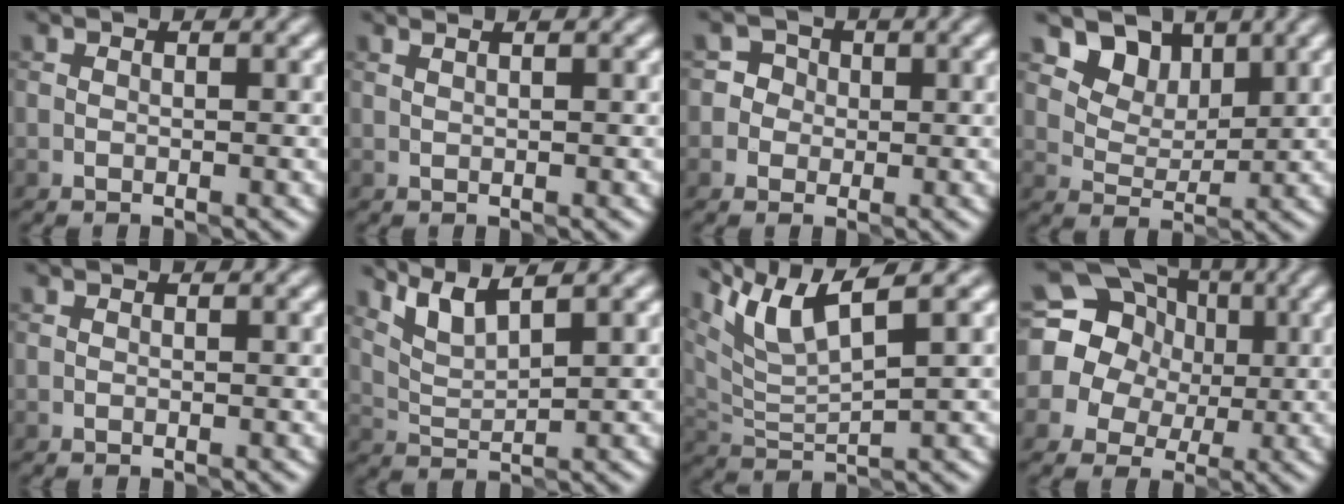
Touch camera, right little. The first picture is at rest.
{"total": 0.9, "force": [0.8, 0.0, 0.4], "torque": [-0.002, 0.001, 0.008]}
{"total": 3.4, "force": [0.1, 3.3, 0.8], "torque": [0.017, 0.030, -0.017]}
{"total": 7.4, "force": [5.0, 4.6, 3.0], "torque": [-0.067, -0.012, 0.104]}
{"total": 0.0}
{"total": 3.4, "force": [2.7, 0.3, 2.1], "torque": [-0.046, 0.006, 0.065]}
{"total": 5.5, "force": [4.0, 0.8, 3.7], "torque": [-0.079, 0.011, 0.085]}
{"total": 14.7, "force": [4.0, 13.0, 5.6], "torque": [-0.134, 0.037, 0.047]}